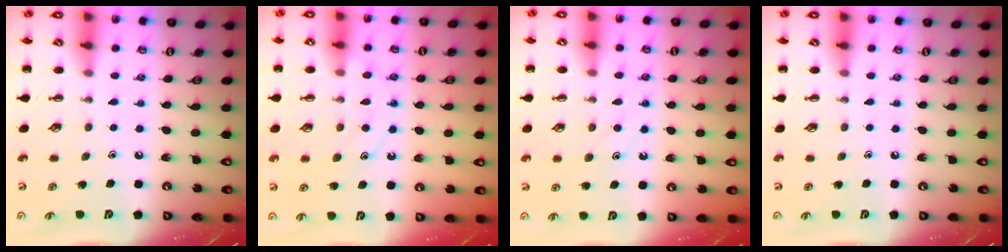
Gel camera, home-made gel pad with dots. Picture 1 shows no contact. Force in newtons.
{"total": 11.8, "press": 11.8, "slide": 0.9}
{"total": 10.2, "press": 10.2, "slide": 0.8}
{"total": 0.0}